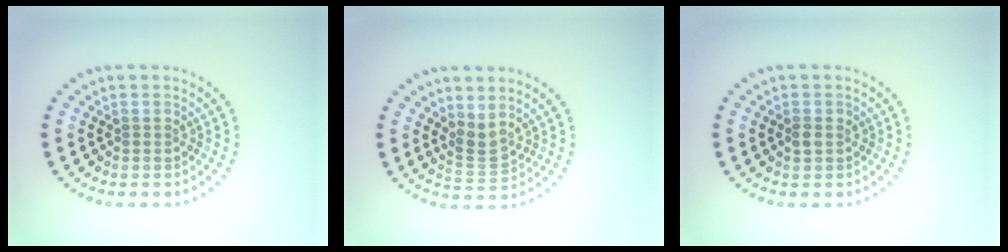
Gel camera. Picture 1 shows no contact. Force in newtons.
{"total": 2.1, "press": 1.4, "slide": 1.6}
{"total": 1.0, "press": 1.0, "slide": 0.2}